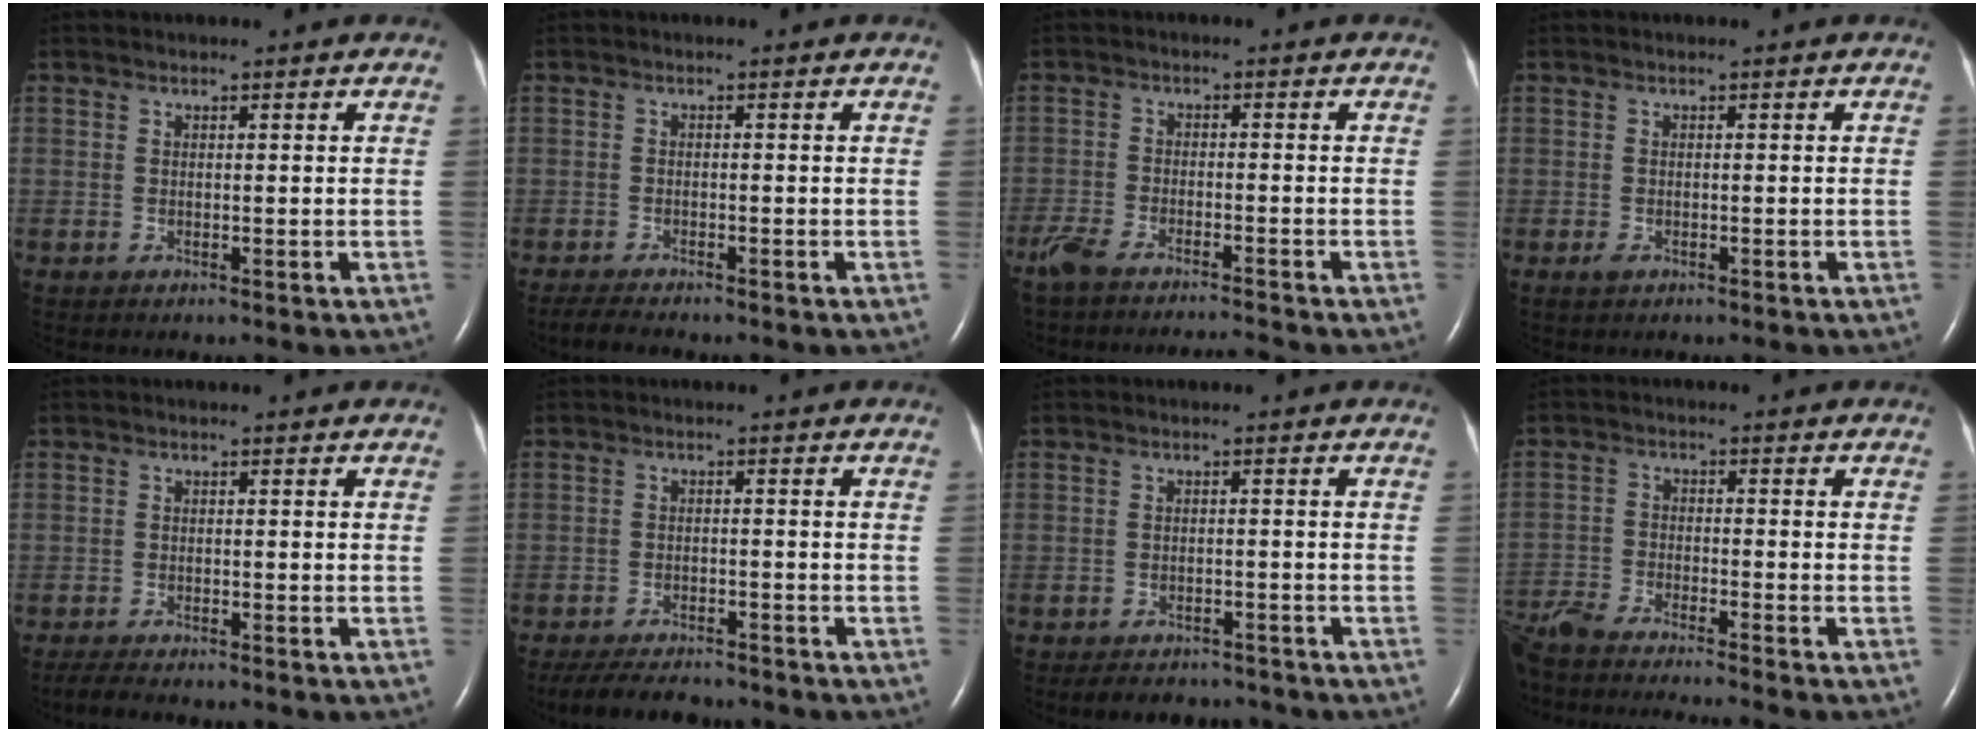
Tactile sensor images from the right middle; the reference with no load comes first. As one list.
[{"total": 3.3, "force": [-2.9, 0.4, 1.5], "torque": [-0.034, -0.012, -0.045]}, {"total": 7.1, "force": [-6.6, -0.1, 2.7], "torque": [-0.048, -0.013, -0.114]}, {"total": 0.8, "force": [-0.5, 0.4, 0.5], "torque": [-0.015, -0.001, -0.005]}, {"total": 3.3, "force": [-2.9, 0.5, 1.6], "torque": [-0.035, -0.011, -0.044]}, {"total": 8.8, "force": [-7.9, 2.2, 3.3], "torque": [-0.056, -0.013, -0.117]}, {"total": 6.0, "force": [-5.4, 2.3, 1.2], "torque": [-0.015, 0.000, -0.070]}, {"total": 14.9, "force": [-13.6, -0.6, 6.0], "torque": [-0.103, -0.018, -0.228]}]